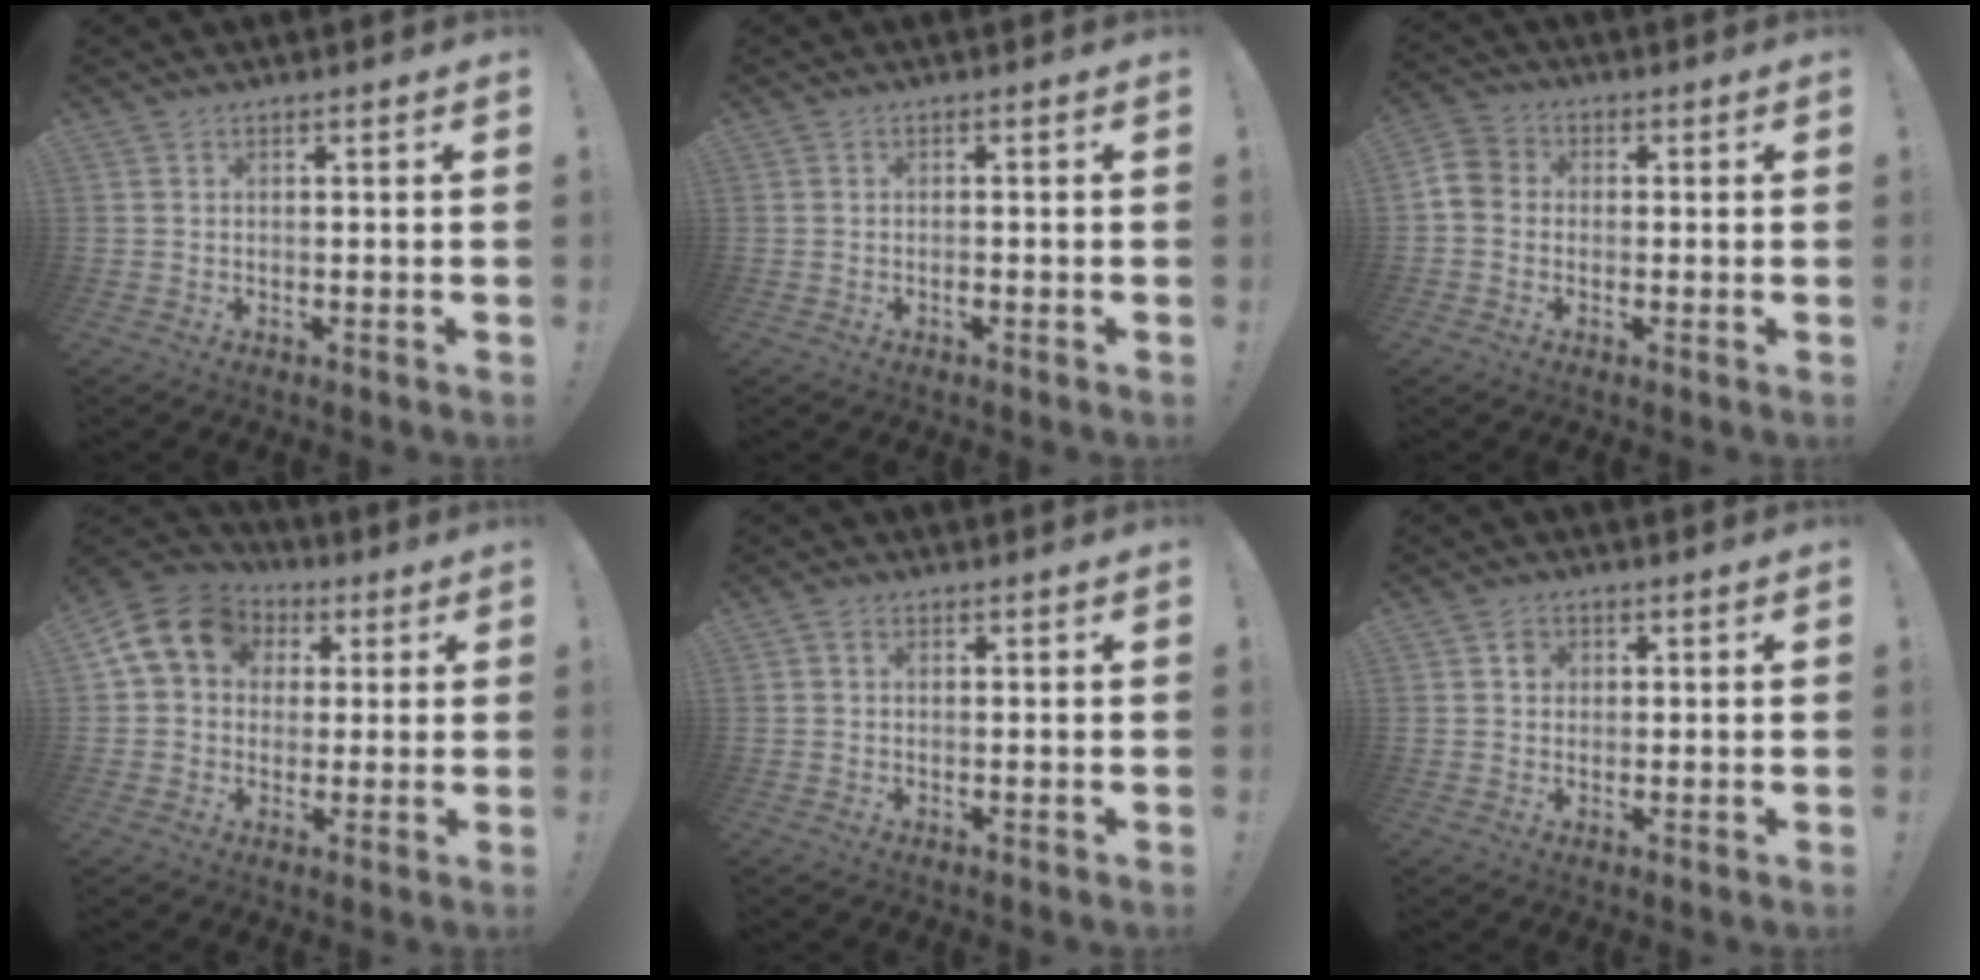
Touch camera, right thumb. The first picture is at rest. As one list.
[{"total": 1.1, "force": [-0.9, 0.3, 0.6], "torque": [-0.017, 0.003, -0.014]}, {"total": 6.4, "force": [-1.0, 5.4, 3.2], "torque": [-0.061, 0.019, -0.016]}, {"total": 13.0, "force": [4.2, 10.5, 6.4], "torque": [-0.099, -0.003, 0.087]}, {"total": 1.2, "force": [0.3, 1.0, 0.5], "torque": [-0.010, 0.004, 0.005]}, {"total": 2.8, "force": [0.5, 2.6, 1.0], "torque": [0.002, -0.001, 0.005]}]